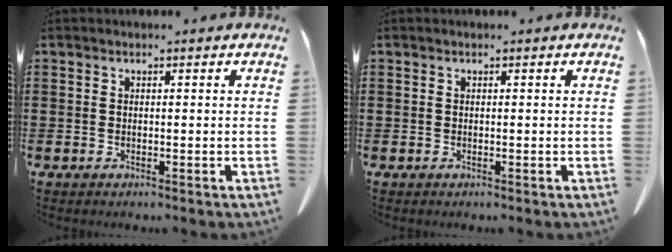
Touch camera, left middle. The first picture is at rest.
{"total": 0.0}